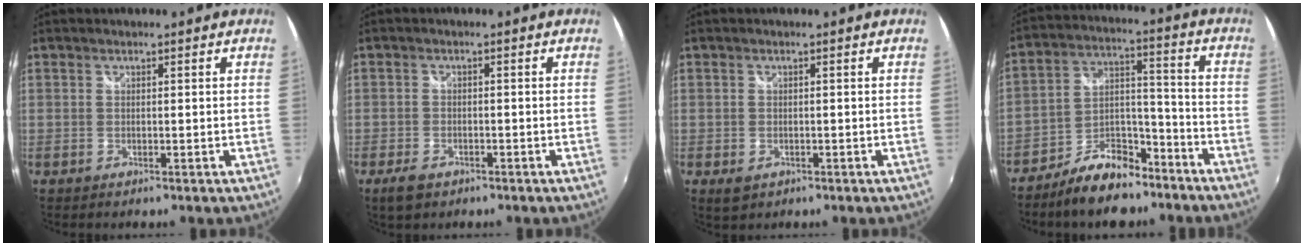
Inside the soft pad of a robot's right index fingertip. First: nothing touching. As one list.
[{"total": 4.2, "force": [-2.8, 2.3, 2.1], "torque": [-0.056, -0.005, -0.045]}, {"total": 2.8, "force": [-1.2, 1.9, 1.6], "torque": [-0.031, -0.005, -0.014]}, {"total": 12.5, "force": [-9.2, 5.8, 6.1], "torque": [-0.111, 0.038, -0.147]}]